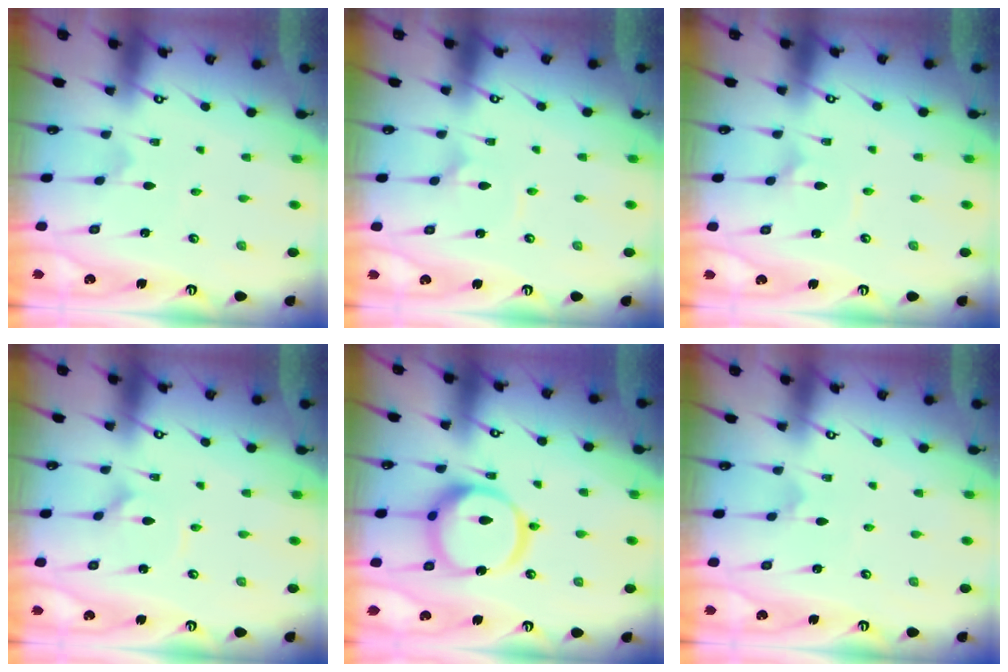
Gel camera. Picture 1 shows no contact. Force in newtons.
{"total": 1.8, "press": 1.7, "slide": 0.5}
{"total": 1.8, "press": 1.7, "slide": 0.5}
{"total": 1.6, "press": 1.6, "slide": 0.1}
{"total": 16.5, "press": 16.4, "slide": 1.8}
{"total": 1.6, "press": 1.6, "slide": 0.0}